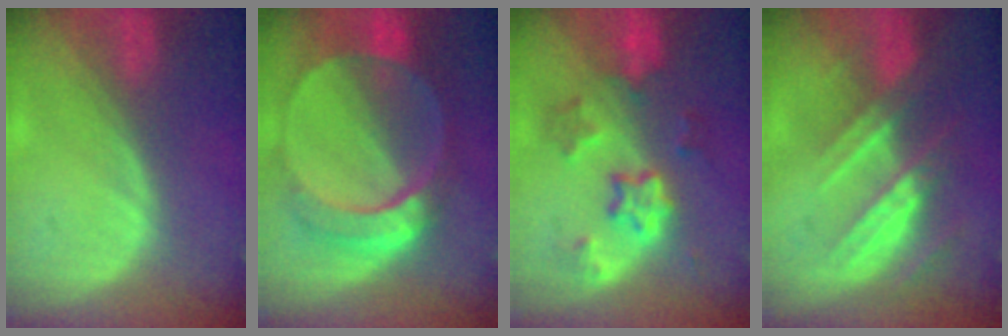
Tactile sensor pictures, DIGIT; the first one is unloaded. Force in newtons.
{"total": 9.8, "press": 8.4, "slide": 4.9}
{"total": 7.0, "press": 6.4, "slide": 2.8}
{"total": 7.3, "press": 6.8, "slide": 2.7}